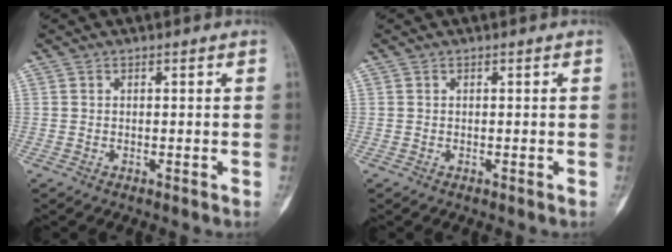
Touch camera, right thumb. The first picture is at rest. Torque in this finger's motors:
{"motor_torque": [0.01, 0.01, 0.13, 0.00, 0.03]}